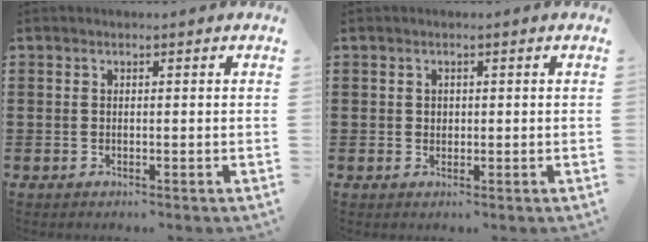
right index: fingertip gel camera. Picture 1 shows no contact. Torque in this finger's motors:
{"motor_torque": [0.27, 0.76, -0.02, 0.00]}